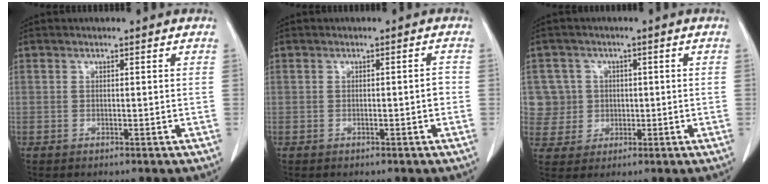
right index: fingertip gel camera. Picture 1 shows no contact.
{"total": 1.4, "force": [-0.5, 0.1, 1.3], "torque": [-0.013, 0.002, -0.008]}
{"total": 6.6, "force": [0.8, 6.6, -0.2], "torque": [0.008, 0.023, 0.024]}